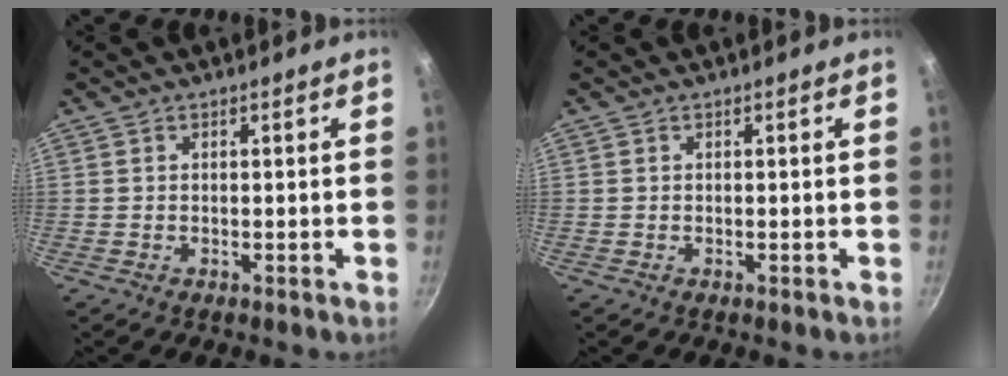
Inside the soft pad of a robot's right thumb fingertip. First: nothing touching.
{"total": 0.0}